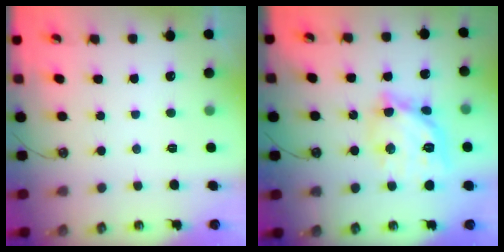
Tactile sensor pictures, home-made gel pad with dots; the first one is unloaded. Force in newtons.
{"total": 15.0, "press": 15.0, "slide": 1.3}